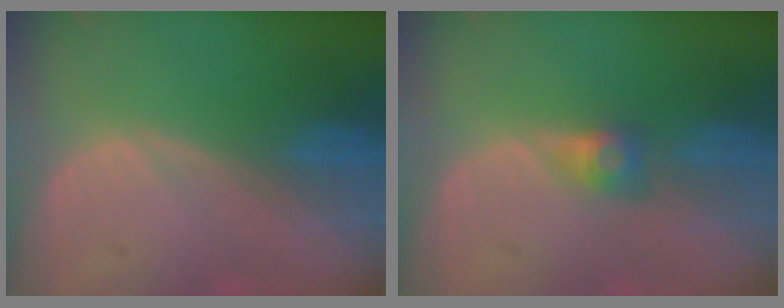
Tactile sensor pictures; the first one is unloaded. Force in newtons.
{"total": 2.8, "press": 2.4, "slide": 1.5}